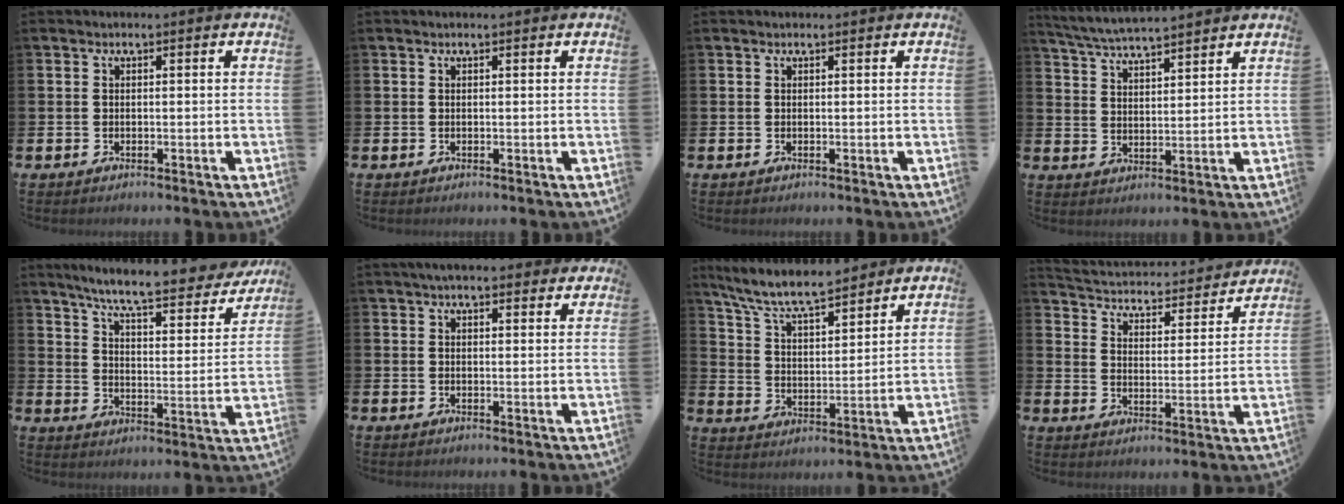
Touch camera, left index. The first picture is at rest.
{"total": 0.0}
{"total": 0.0}
{"total": 5.2, "force": [5.1, 0.0, 0.8], "torque": [-0.042, -0.027, 0.092]}
{"total": 7.7, "force": [6.9, 0.4, 3.3], "torque": [-0.089, -0.047, 0.116]}
{"total": 3.6, "force": [3.3, 0.9, 1.2], "torque": [-0.030, -0.006, 0.060]}
{"total": 8.2, "force": [7.5, 1.4, 2.8], "torque": [-0.092, -0.044, 0.133]}
{"total": 3.7, "force": [3.5, 1.1, 0.7], "torque": [-0.041, -0.034, 0.050]}